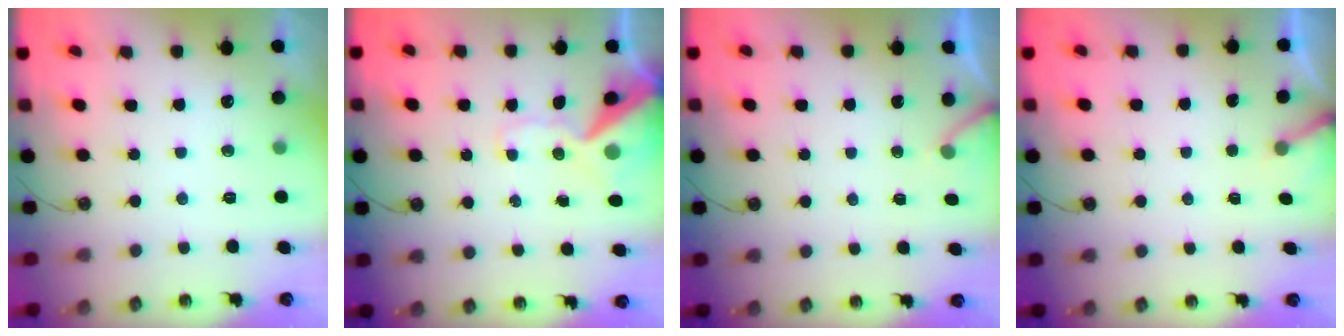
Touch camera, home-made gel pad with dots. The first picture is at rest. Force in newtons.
{"total": 13.9, "press": 13.7, "slide": 2.2}
{"total": 3.0, "press": 3.0, "slide": 0.1}
{"total": 2.7, "press": 2.7, "slide": 0.2}